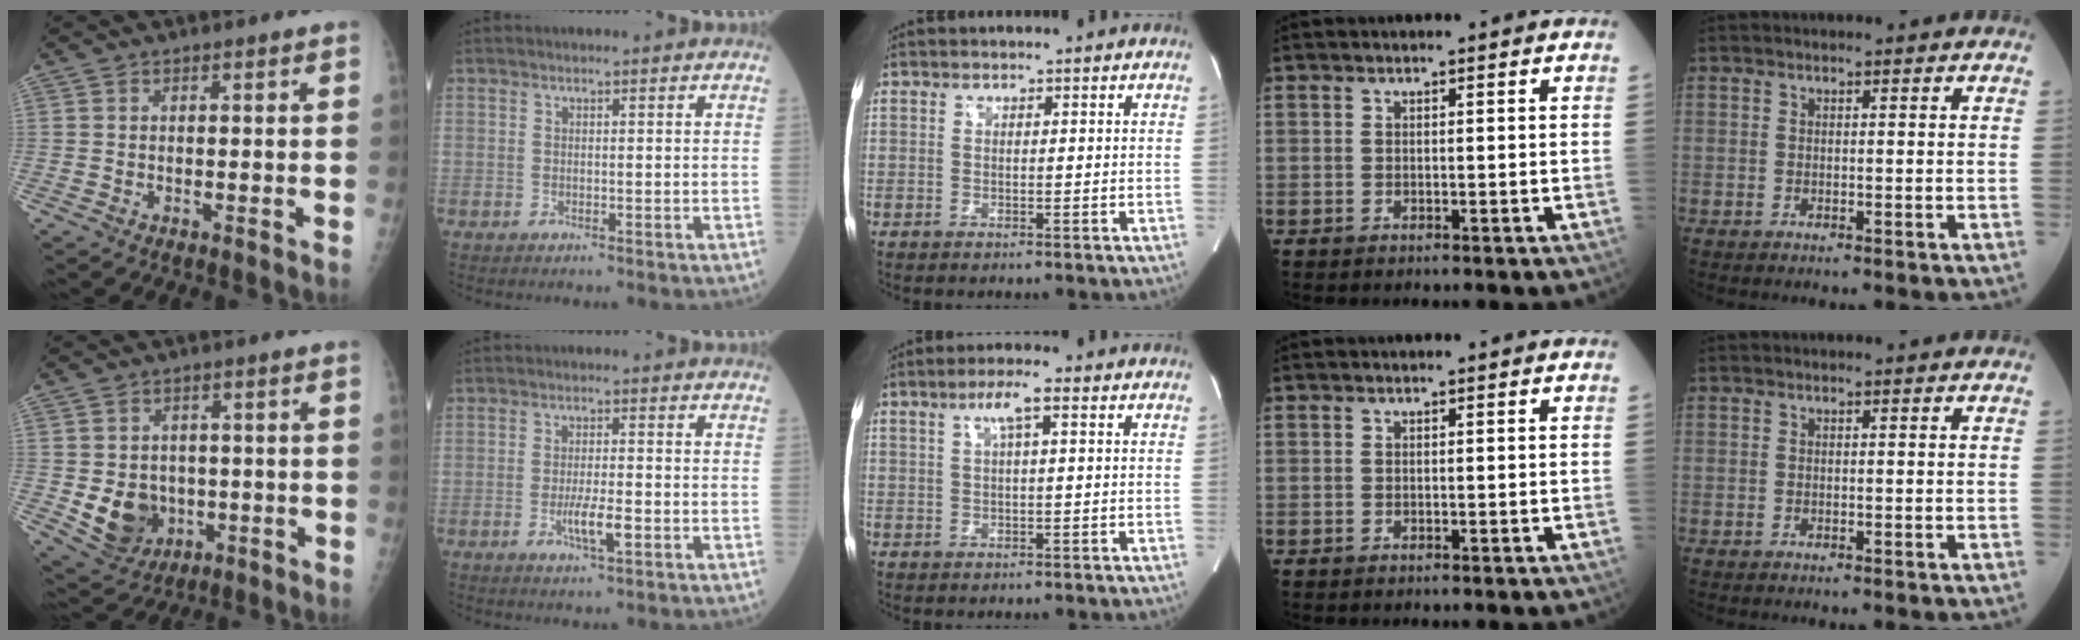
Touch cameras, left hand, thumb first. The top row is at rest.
{"thumb": {"total": 9.1, "force": [-1.6, 7.8, 4.3], "torque": [-0.038, 0.003, -0.007]}, "index": {"total": 4.3, "force": [-1.6, 0.7, 4.0], "torque": [-0.078, -0.004, -0.027]}, "middle": {"total": 3.8, "force": [1.7, 0.3, 3.4], "torque": [-0.063, 0.011, 0.027]}}